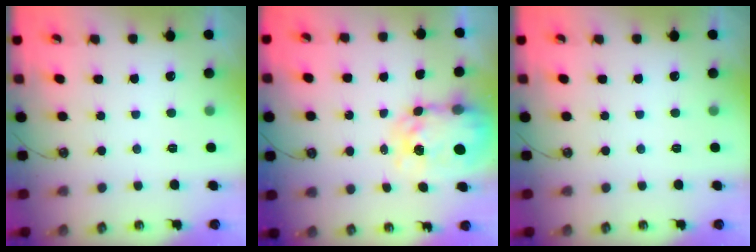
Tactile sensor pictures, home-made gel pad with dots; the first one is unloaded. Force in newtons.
{"total": 8.9, "press": 8.8, "slide": 0.9}
{"total": 0.0}